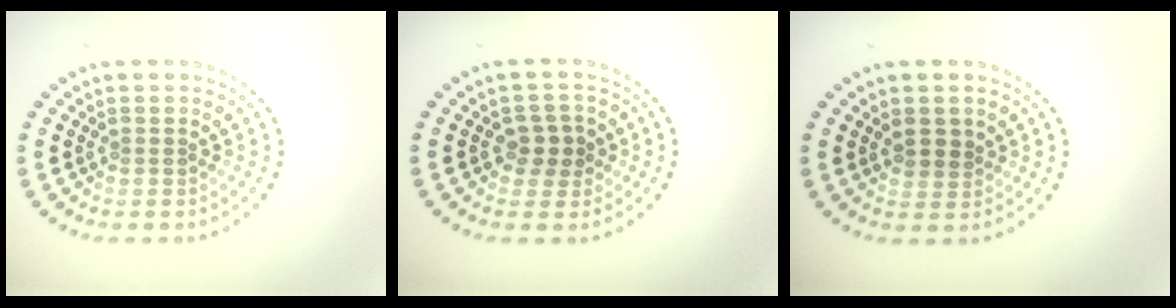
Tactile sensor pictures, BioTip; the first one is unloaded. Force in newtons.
{"total": 2.1, "press": 2.0, "slide": 0.7}
{"total": 1.5, "press": 1.3, "slide": 0.7}